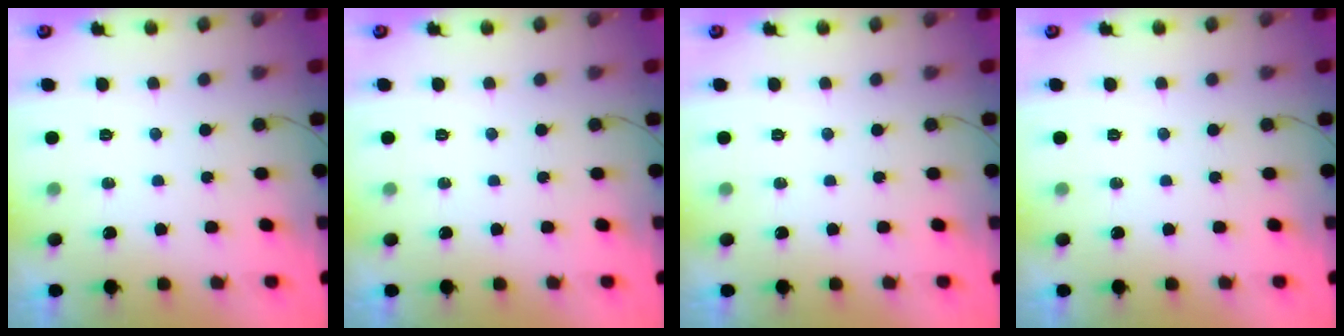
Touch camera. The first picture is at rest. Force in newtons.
{"total": 0.0}
{"total": 0.0}
{"total": 0.0}